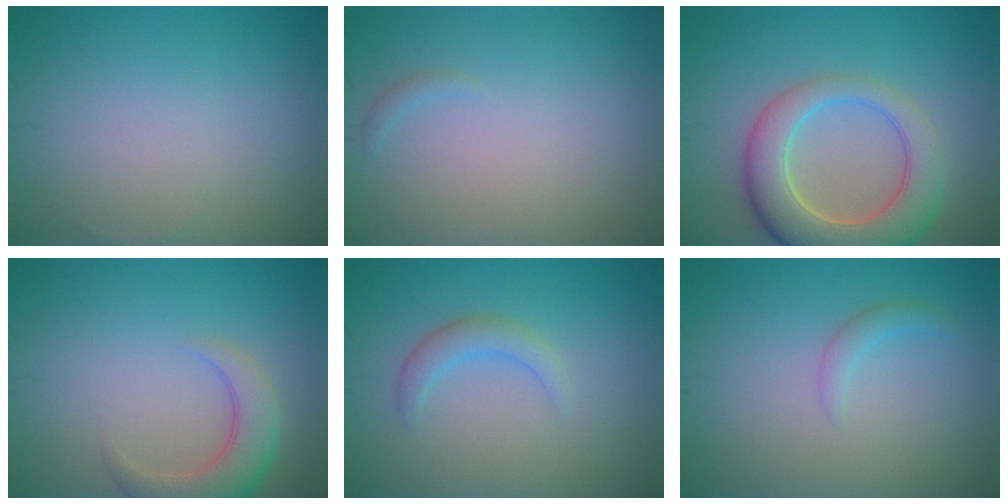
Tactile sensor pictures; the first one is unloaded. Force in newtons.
{"total": 0.6, "press": 0.6, "slide": 0.1}
{"total": 7.8, "press": 7.8, "slide": 1.0}
{"total": 4.4, "press": 4.4, "slide": 0.4}
{"total": 2.1, "press": 2.0, "slide": 0.3}
{"total": 1.2, "press": 1.2, "slide": 0.1}